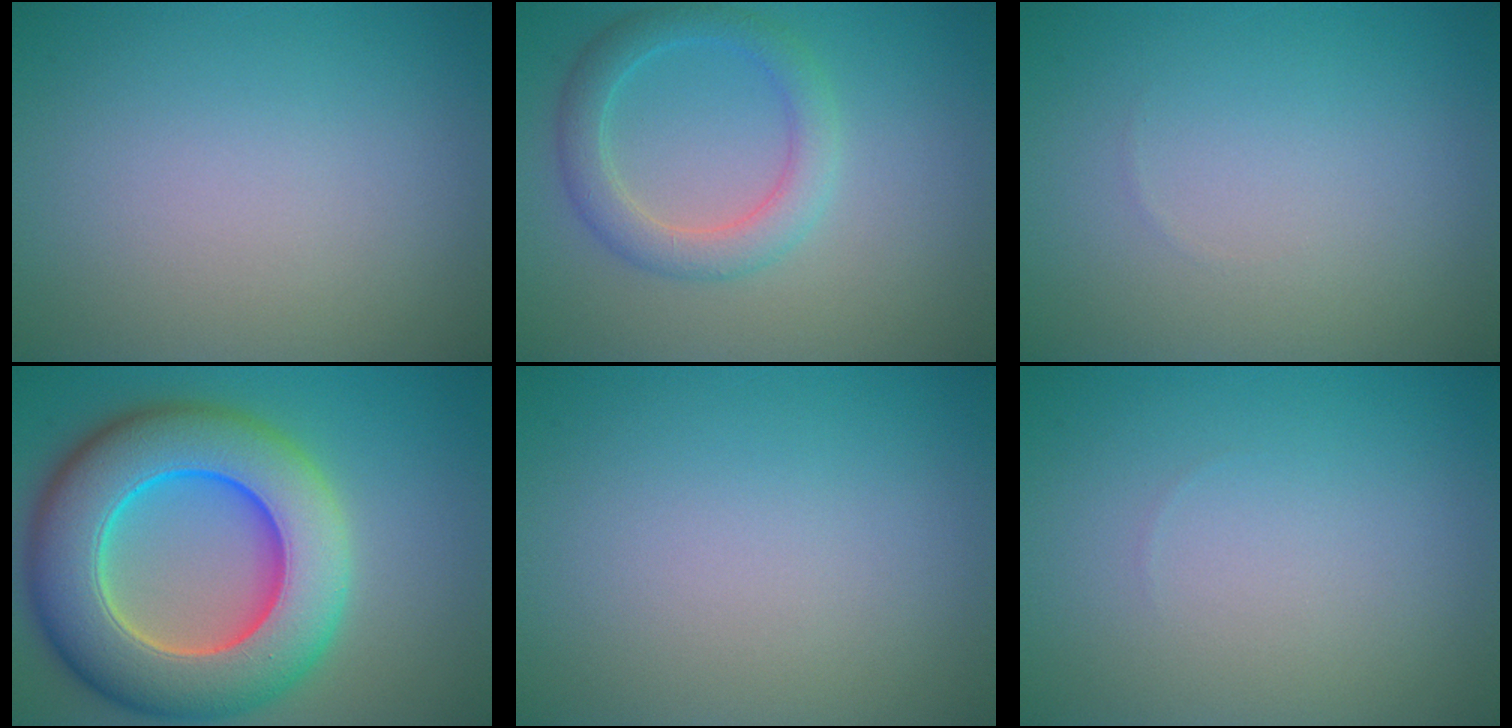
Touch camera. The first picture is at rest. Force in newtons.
{"total": 3.4, "press": 3.4, "slide": 0.2}
{"total": 0.0}
{"total": 13.2, "press": 13.1, "slide": 2.1}
{"total": 0.0}
{"total": 0.0}